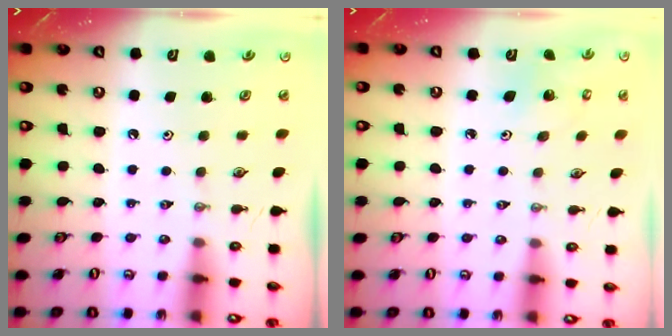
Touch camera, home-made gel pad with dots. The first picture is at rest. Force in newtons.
{"total": 2.9, "press": 2.9, "slide": 0.2}